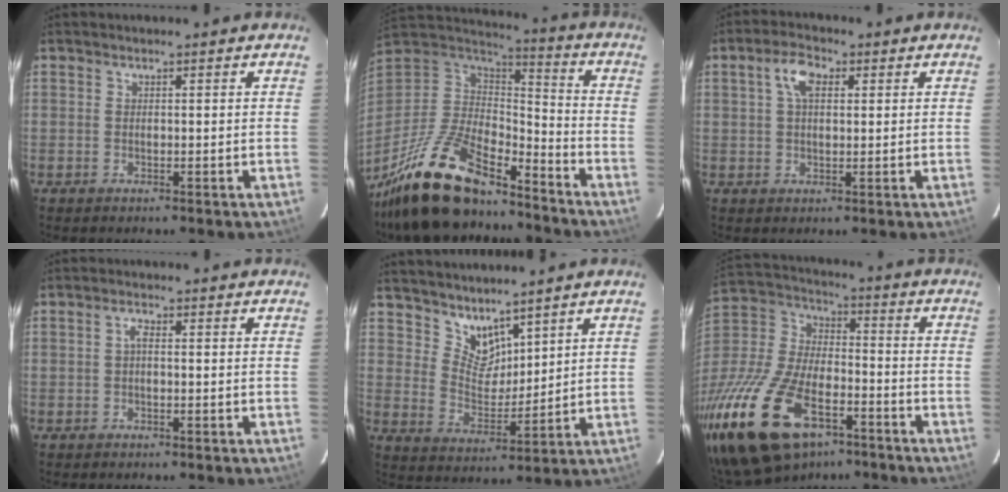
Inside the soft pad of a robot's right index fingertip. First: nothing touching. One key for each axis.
{"total": 23.5, "fx": -17.8, "fy": 8.1, "fz": 13.1, "tx": -0.274, "ty": -0.026, "tz": -0.311}
{"total": 4.9, "fx": 1.5, "fy": 2.6, "fz": 3.8, "tx": -0.070, "ty": 0.016, "tz": 0.029}
{"total": 1.3, "fx": -0.2, "fy": 0.5, "fz": 1.2, "tx": -0.023, "ty": 0.007, "tz": -0.005}
{"total": 6.8, "fx": 5.7, "fy": 3.0, "fz": 1.9, "tx": -0.024, "ty": -0.002, "tz": 0.116}
{"total": 25.8, "fx": -15.2, "fy": 13.0, "fz": 16.4, "tx": -0.348, "ty": -0.018, "tz": -0.265}